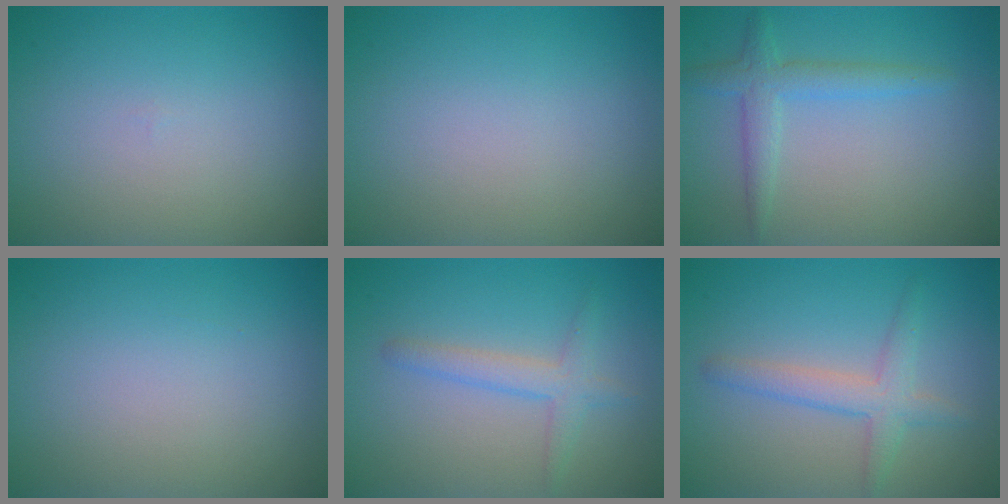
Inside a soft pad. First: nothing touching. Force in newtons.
{"total": 0.0}
{"total": 2.6, "press": 2.6, "slide": 0.1}
{"total": 0.0}
{"total": 2.4, "press": 2.4, "slide": 0.1}
{"total": 2.8, "press": 2.8, "slide": 0.2}